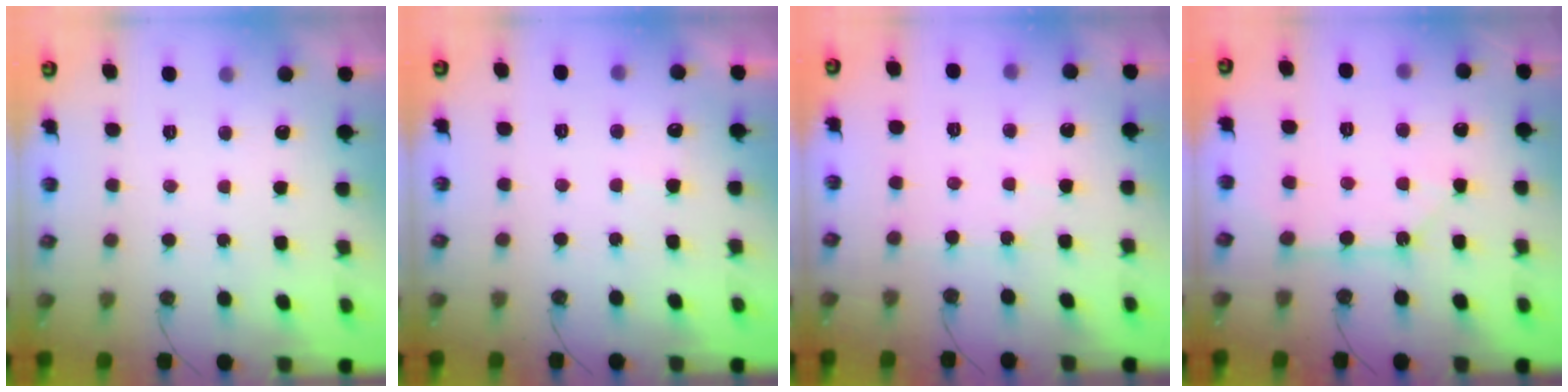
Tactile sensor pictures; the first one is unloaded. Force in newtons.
{"total": 3.5, "press": 3.5, "slide": 0.6}
{"total": 2.6, "press": 2.6, "slide": 0.4}
{"total": 4.2, "press": 4.2, "slide": 0.3}